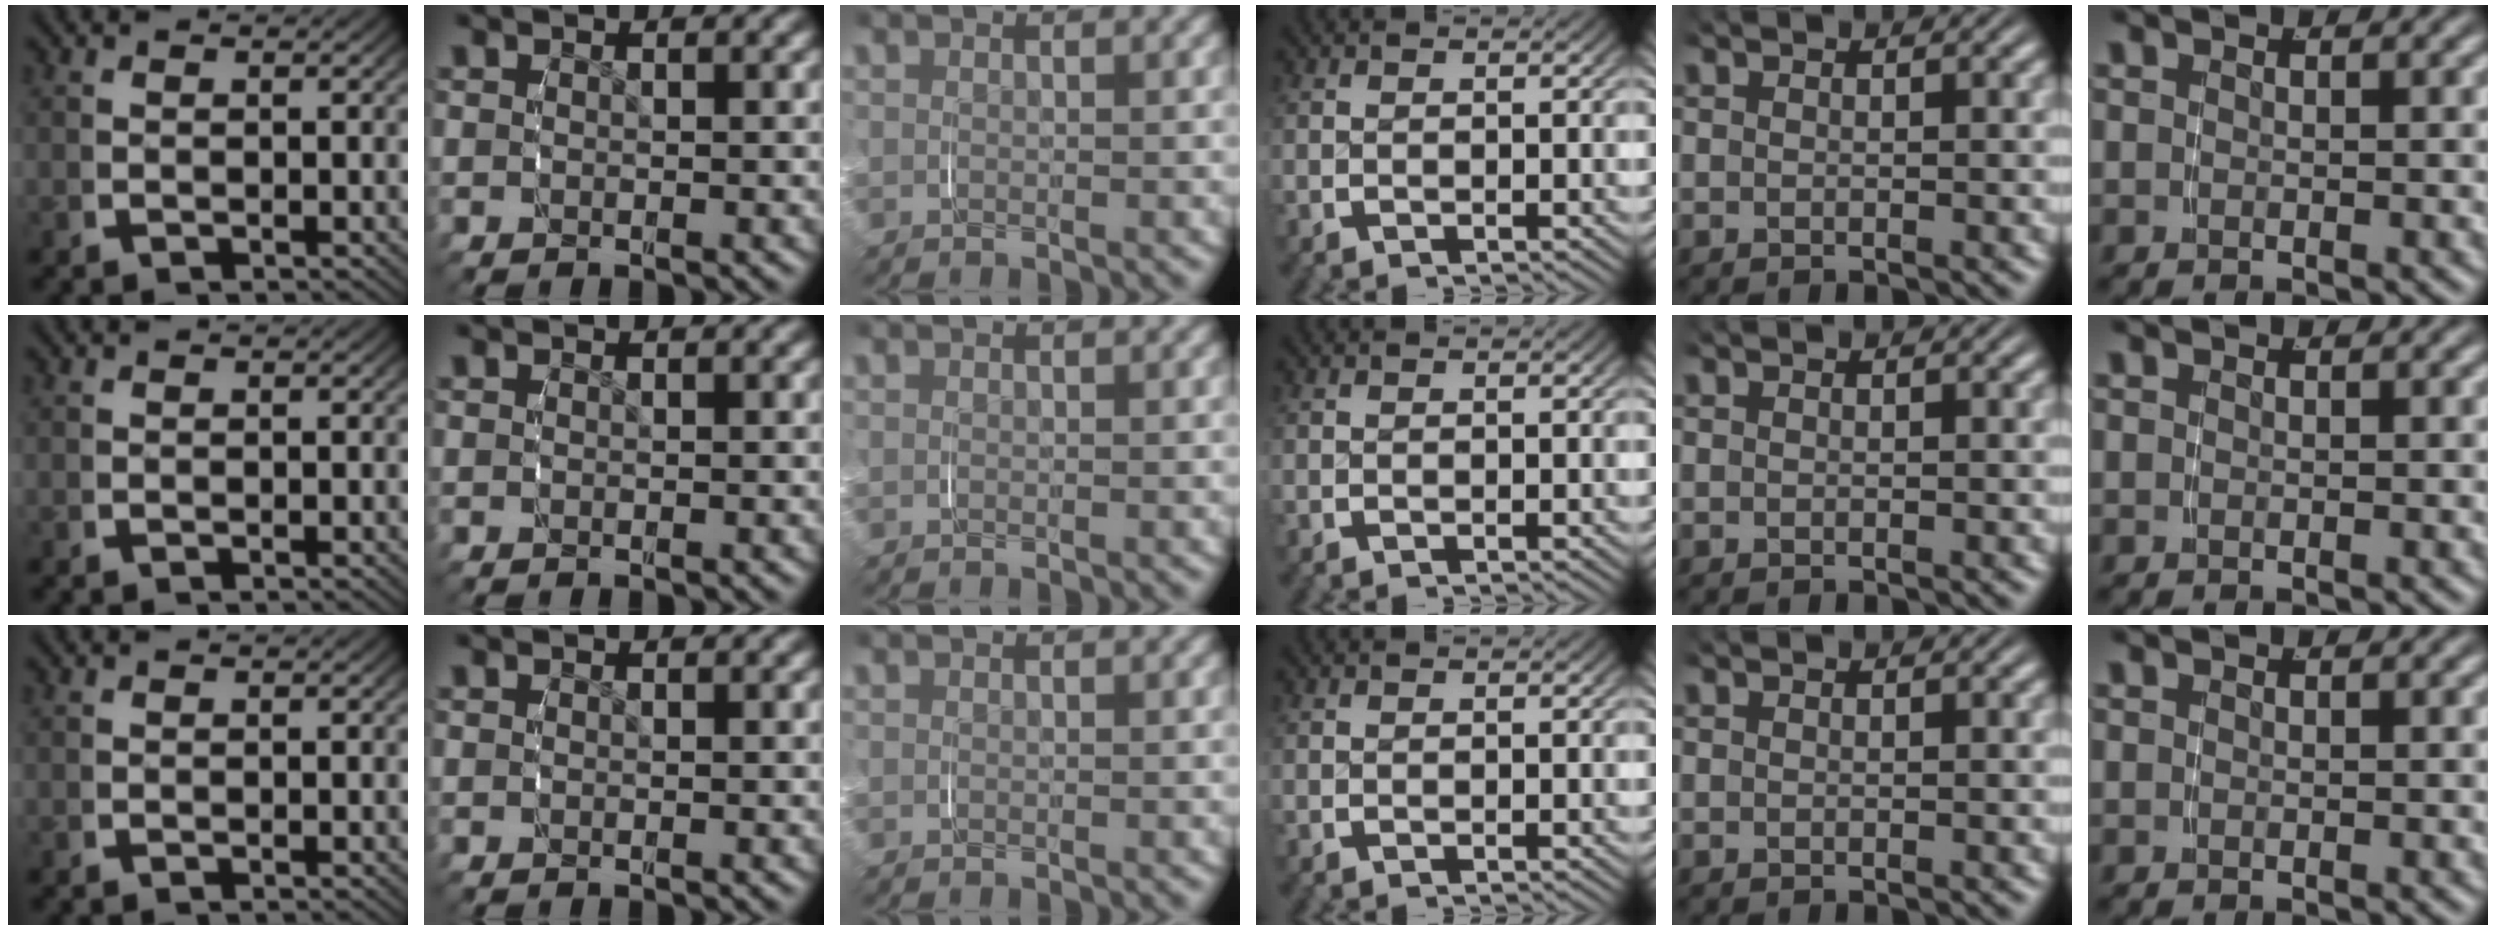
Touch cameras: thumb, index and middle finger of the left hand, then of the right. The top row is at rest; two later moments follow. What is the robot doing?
{"motion": "grasp_and_lifting", "object": "glasses case"}